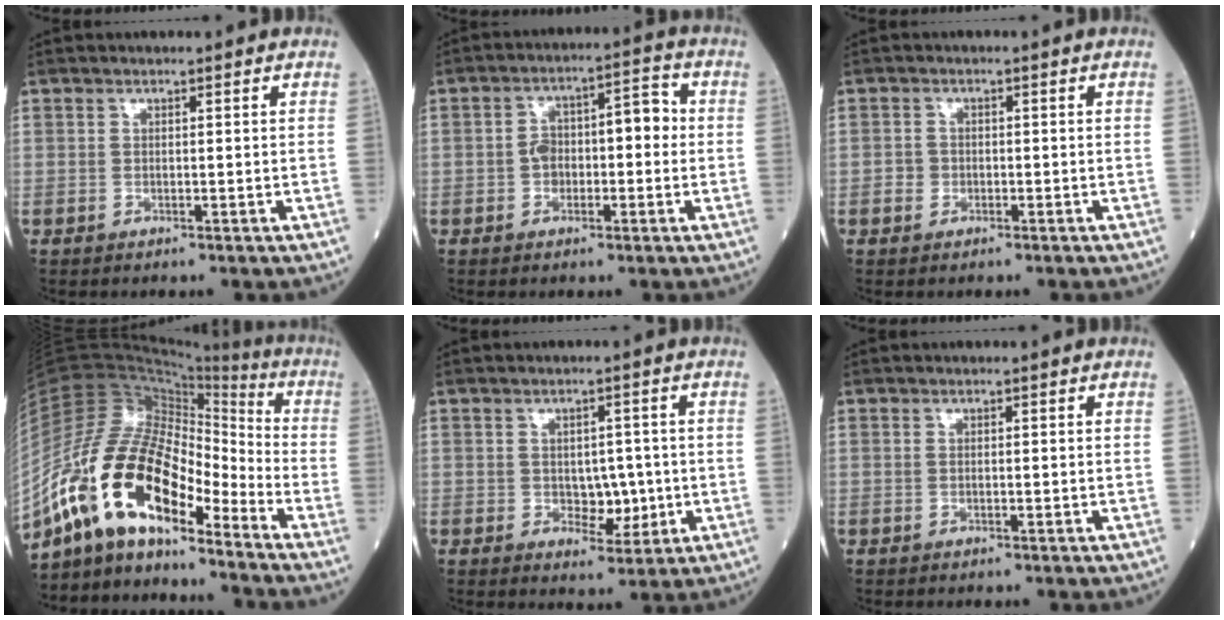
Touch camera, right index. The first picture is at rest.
{"total": 7.0, "force": [-0.4, 3.7, 5.9], "torque": [-0.099, 0.042, -0.008]}
{"total": 1.4, "force": [-0.5, 1.2, 0.3], "torque": [-0.001, 0.007, -0.010]}
{"total": 18.3, "force": [-12.7, 6.1, 11.7], "torque": [-0.229, 0.028, -0.236]}
{"total": 4.4, "force": [-0.4, 2.8, 3.4], "torque": [-0.038, 0.002, 0.002]}
{"total": 0.0}